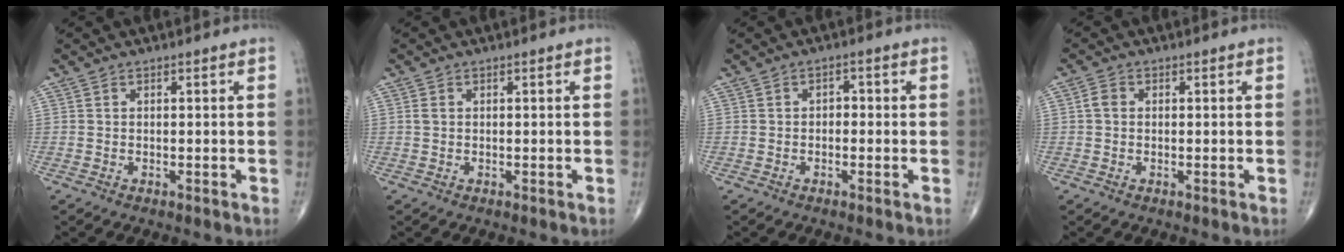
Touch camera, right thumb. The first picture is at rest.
{"total": 0.8, "force": [0.2, 0.6, 0.5], "torque": [-0.012, 0.002, 0.004]}
{"total": 1.8, "force": [-0.2, 1.2, 1.2], "torque": [-0.005, 0.008, -0.011]}
{"total": 1.9, "force": [0.1, 1.5, 1.1], "torque": [-0.021, 0.006, -0.001]}